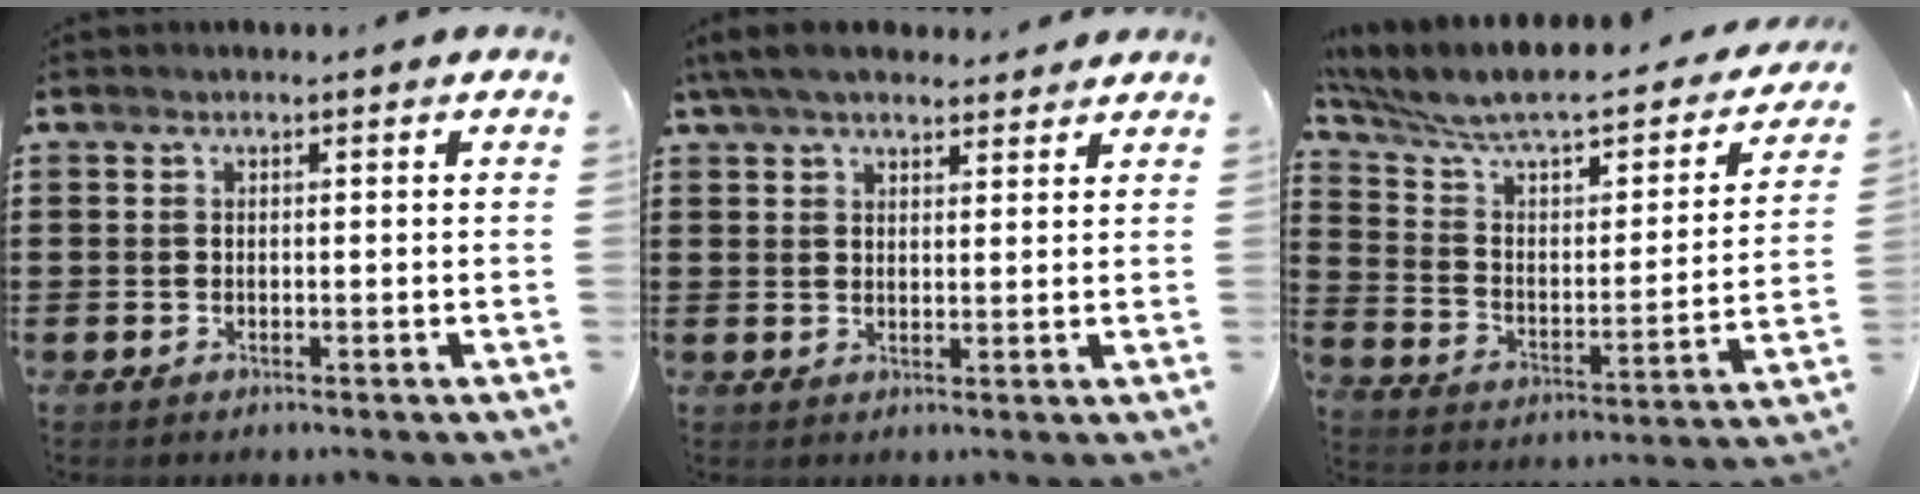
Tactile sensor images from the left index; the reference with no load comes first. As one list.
[{"total": 5.2, "force": [4.5, 1.3, 2.3], "torque": [-0.057, -0.003, 0.086]}, {"total": 7.3, "force": [6.2, 1.7, 3.5], "torque": [-0.100, -0.055, 0.101]}]